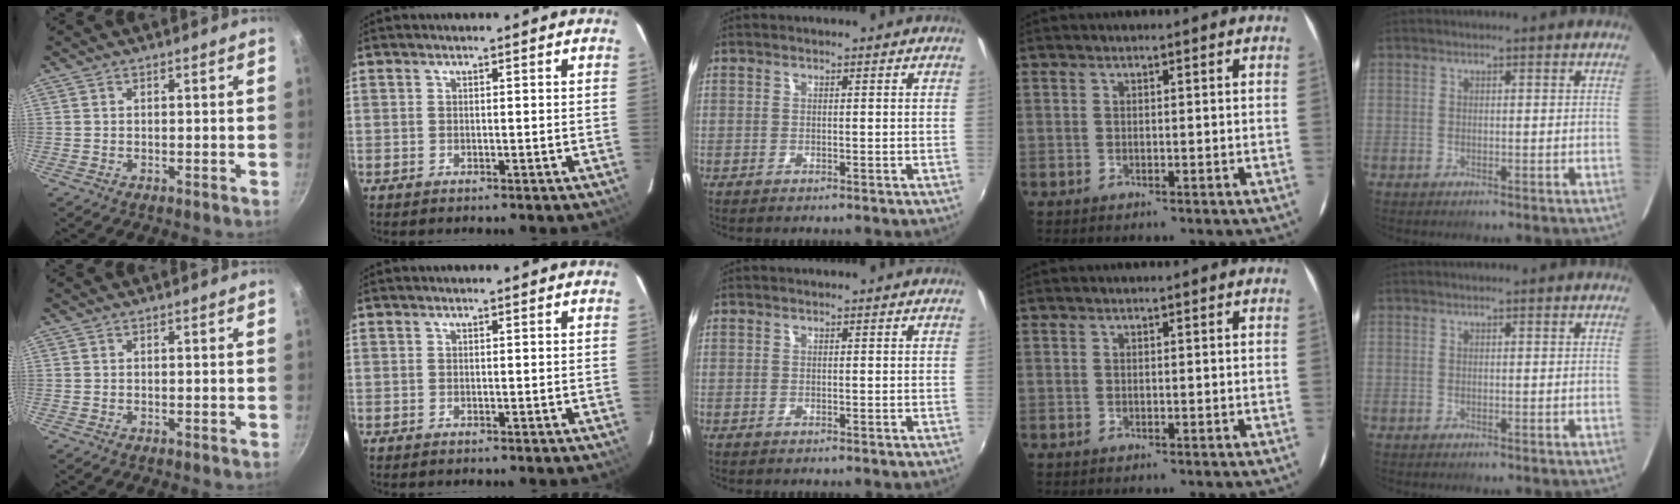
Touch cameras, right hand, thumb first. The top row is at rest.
{}